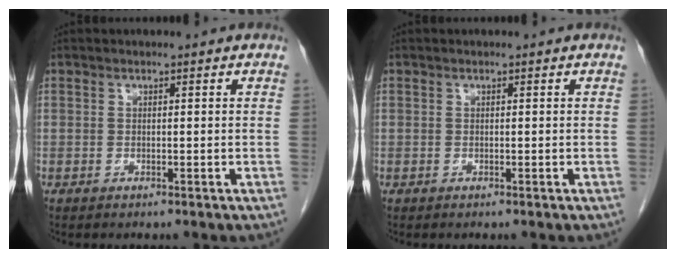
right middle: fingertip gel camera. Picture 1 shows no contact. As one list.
[{"total": 0.0}]